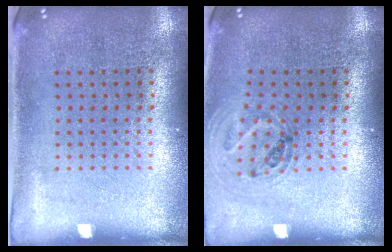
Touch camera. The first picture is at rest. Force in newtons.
{"total": 1.0, "press": 1.0, "slide": 0.1}